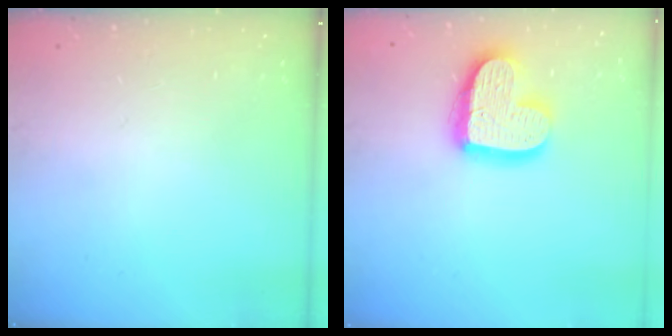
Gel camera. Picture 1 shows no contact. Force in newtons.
{"total": 16.4, "press": 16.4, "slide": 1.0}